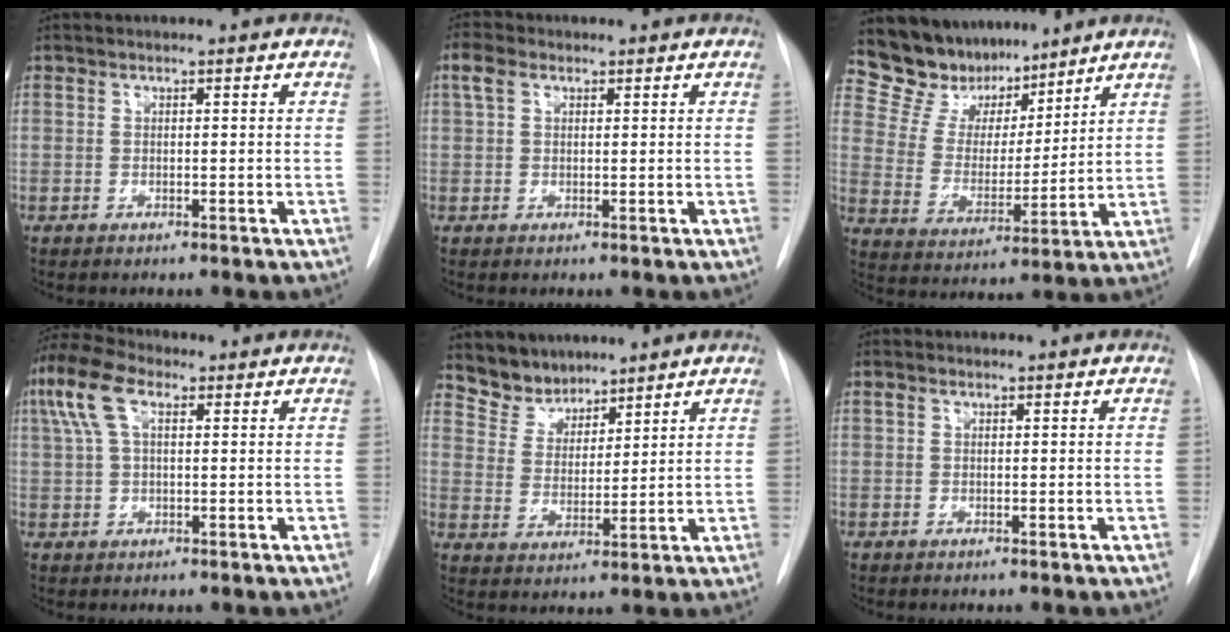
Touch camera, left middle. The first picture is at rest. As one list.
[{"total": 2.8, "force": [1.3, 1.7, 1.8], "torque": [-0.045, 0.020, 0.028]}, {"total": 11.8, "force": [10.4, 5.1, 2.1], "torque": [-0.041, 0.012, 0.198]}, {"total": 9.1, "force": [3.7, 4.1, 7.2], "torque": [-0.173, 0.037, 0.071]}, {"total": 6.0, "force": [5.3, 2.7, 0.1], "torque": [0.001, 0.004, 0.108]}, {"total": 0.7, "force": [0.3, 0.4, 0.4], "torque": [-0.013, 0.010, 0.006]}]